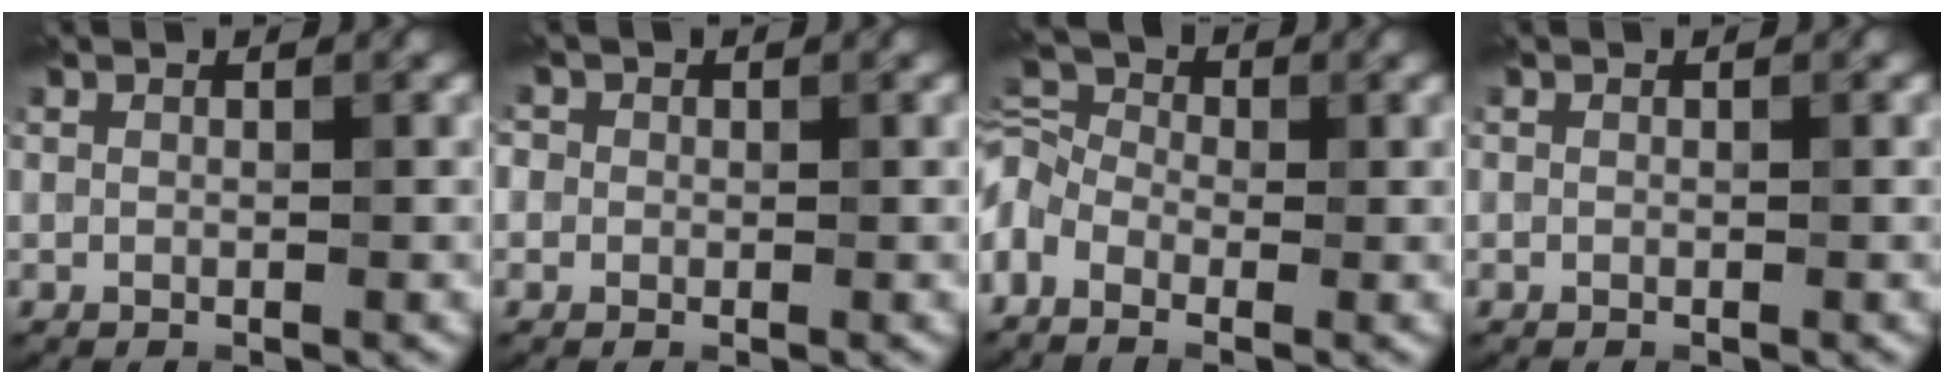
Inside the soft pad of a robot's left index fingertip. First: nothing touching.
{"total": 1.6, "force": [0.5, 1.4, 0.5], "torque": [0.001, 0.006, -0.010]}
{"total": 5.4, "force": [-2.2, 3.3, 3.7], "torque": [-0.089, 0.001, -0.058]}
{"total": 0.0}